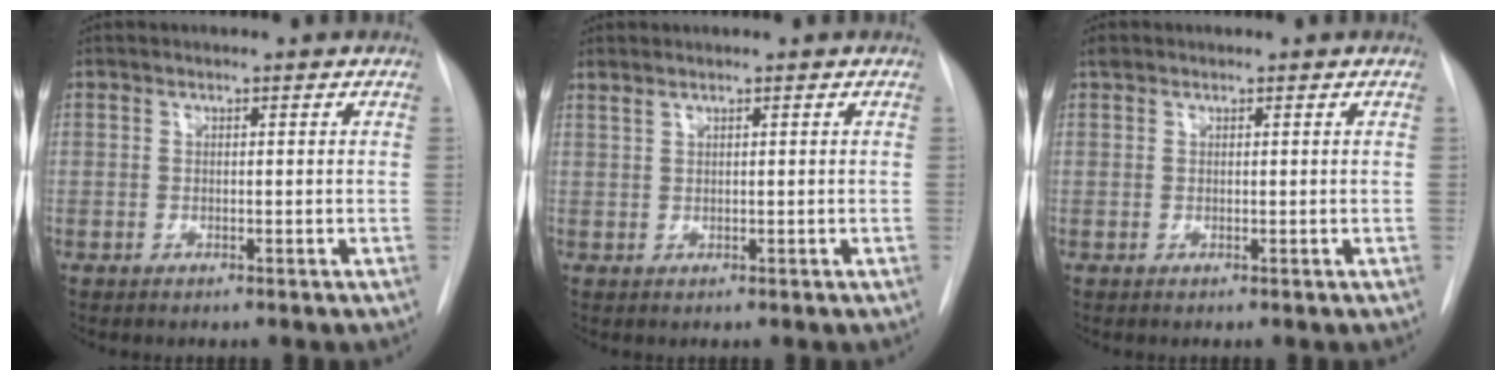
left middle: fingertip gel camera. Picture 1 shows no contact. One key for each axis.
{"total": 0.9, "fx": 0.8, "fy": 0.0, "fz": 0.4, "tx": -0.016, "ty": 0.009, "tz": 0.022}
{"total": 0.8, "fx": 0.6, "fy": 0.5, "fz": 0.1, "tx": -0.008, "ty": 0.014, "tz": 0.010}